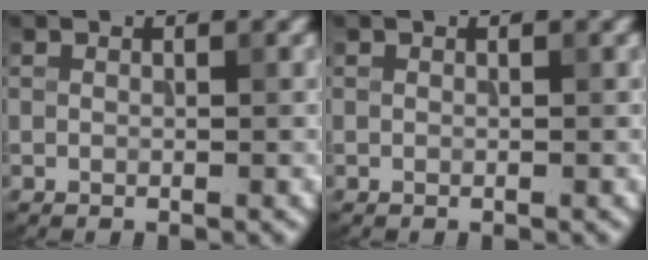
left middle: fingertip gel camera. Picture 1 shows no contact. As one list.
[{"total": 0.0}]